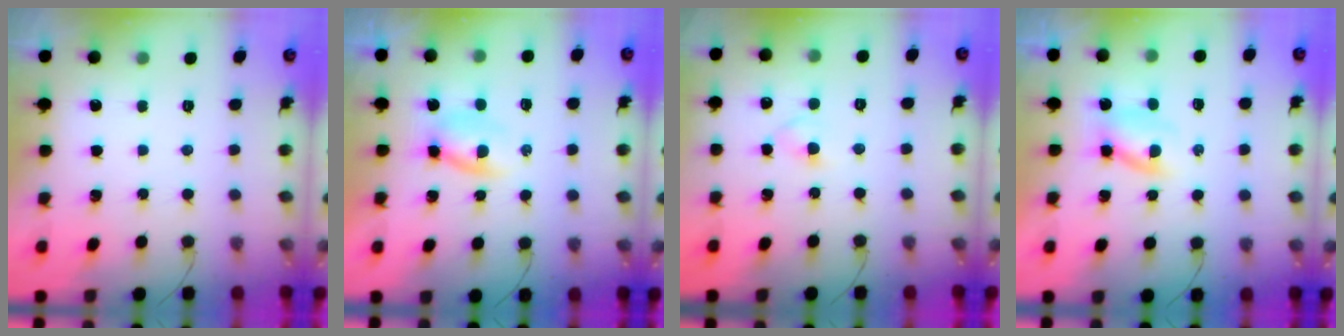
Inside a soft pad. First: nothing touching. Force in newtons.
{"total": 2.2, "press": 2.0, "slide": 1.1}
{"total": 2.3, "press": 2.1, "slide": 1.0}
{"total": 2.9, "press": 2.8, "slide": 0.9}